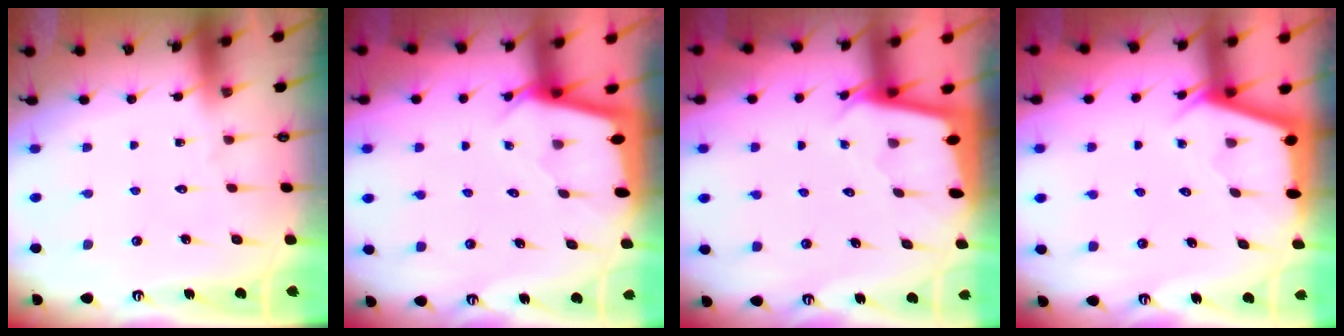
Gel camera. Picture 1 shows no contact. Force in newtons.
{"total": 2.2, "press": 2.2, "slide": 0.1}
{"total": 2.0, "press": 2.0, "slide": 0.1}
{"total": 2.9, "press": 2.9, "slide": 0.3}